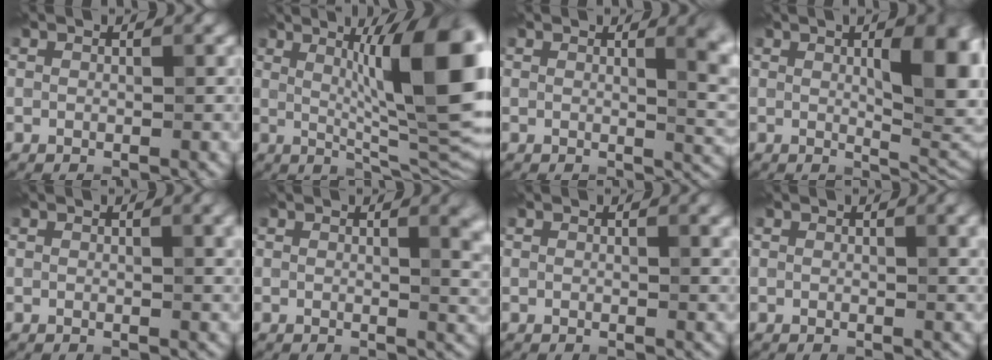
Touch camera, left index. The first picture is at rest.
{"total": 12.5, "force": [2.5, 2.6, 12.0], "torque": [-0.155, 0.004, 0.045]}
{"total": 5.3, "force": [1.4, 2.0, 4.7], "torque": [-0.039, -0.003, 0.021]}
{"total": 9.6, "force": [1.8, 3.2, 8.9], "torque": [-0.117, 0.001, 0.032]}
{"total": 2.3, "force": [1.0, 0.7, 2.0], "torque": [-0.026, 0.003, 0.016]}
{"total": 4.1, "force": [1.3, 1.6, 3.5], "torque": [-0.031, -0.001, 0.020]}
{"total": 1.3, "force": [0.8, 0.3, 1.0], "torque": [-0.013, -0.001, 0.014]}
{"total": 2.3, "force": [1.0, 0.7, 2.0], "torque": [-0.026, 0.003, 0.016]}